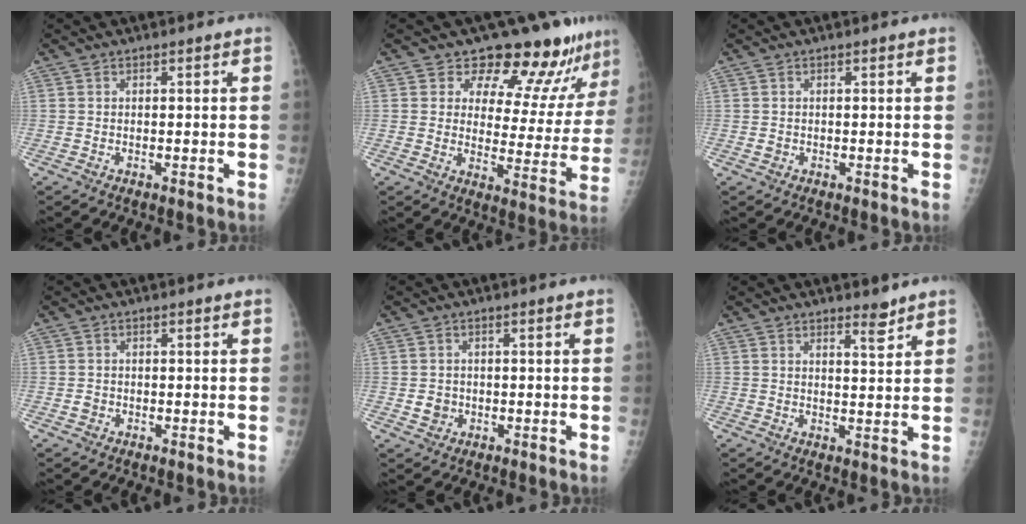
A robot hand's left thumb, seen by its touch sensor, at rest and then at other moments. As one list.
[{"total": 14.6, "force": [12.6, 5.5, 5.0], "torque": [-0.015, -0.088, 0.151]}, {"total": 0.9, "force": [-0.1, 0.8, 0.4], "torque": [-0.004, 0.000, 0.000]}, {"total": 1.3, "force": [-0.4, 1.1, 0.5], "torque": [-0.004, 0.003, -0.006]}, {"total": 2.7, "force": [-0.4, 2.5, 1.0], "torque": [-0.005, 0.003, -0.002]}, {"total": 3.1, "force": [2.5, 0.7, 1.6], "torque": [-0.016, -0.023, 0.038]}]